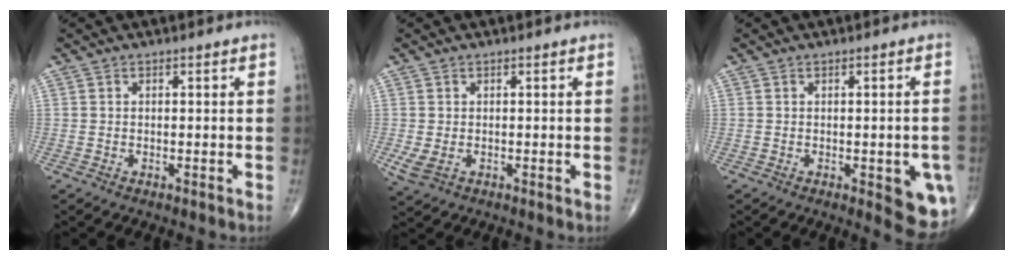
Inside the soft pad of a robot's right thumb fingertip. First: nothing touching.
{"total": 2.7, "force": [-0.3, 1.9, 2.0], "torque": [-0.049, -0.007, 0.002]}
{"total": 6.8, "force": [-2.0, 2.5, 5.9], "torque": [-0.051, -0.008, -0.018]}